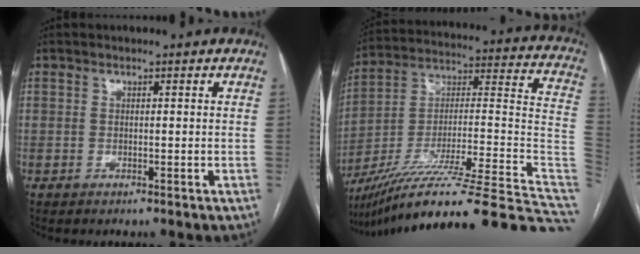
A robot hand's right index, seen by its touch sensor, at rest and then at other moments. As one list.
[{"total": 36.4, "force": [-28.7, 0.8, 22.3], "torque": [-0.235, -0.021, -0.431]}]